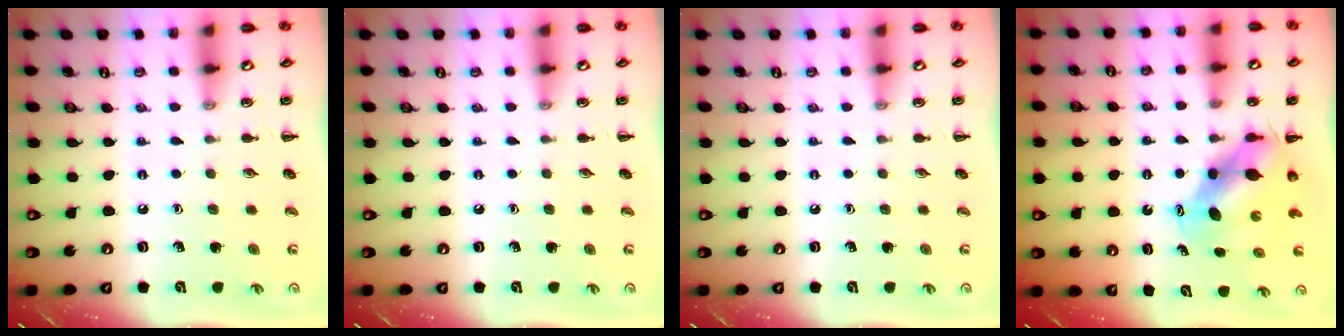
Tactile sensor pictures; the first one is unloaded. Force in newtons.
{"total": 0.0}
{"total": 0.0}
{"total": 6.5, "press": 6.3, "slide": 1.7}